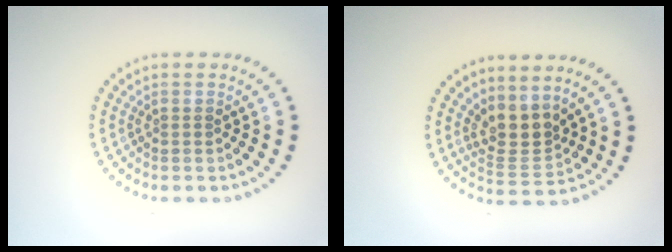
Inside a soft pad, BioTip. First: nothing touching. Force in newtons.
{"total": 3.2, "press": 2.3, "slide": 2.1}